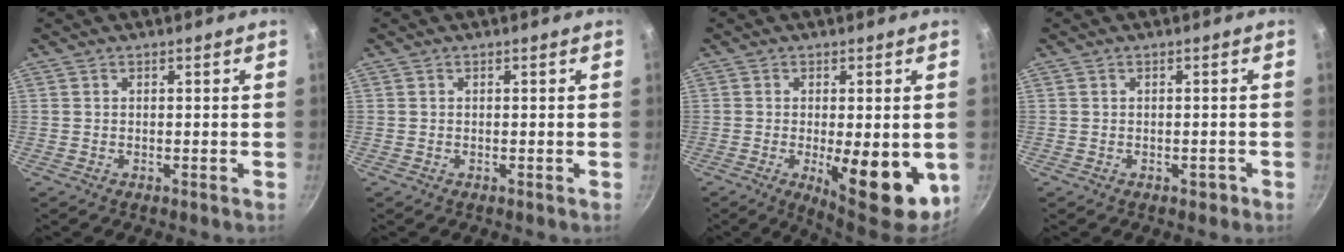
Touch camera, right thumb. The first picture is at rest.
{"total": 0.0}
{"total": 13.1, "force": [-2.8, 4.6, 12.0], "torque": [-0.141, -0.005, -0.024]}
{"total": 1.2, "force": [-0.6, 0.9, 0.6], "torque": [0.003, 0.013, -0.001]}